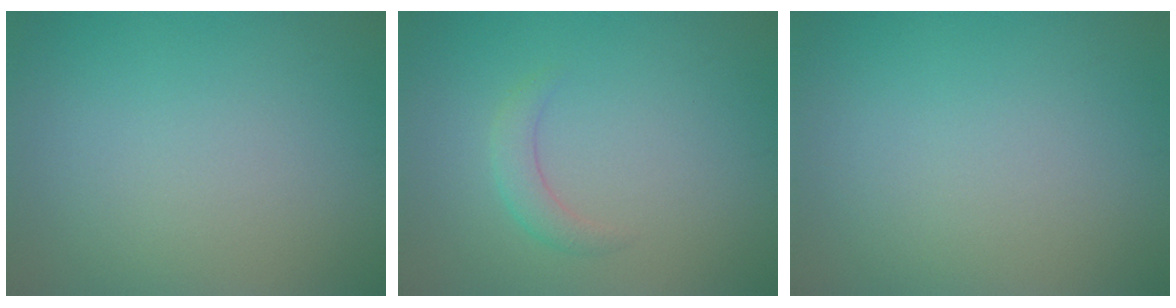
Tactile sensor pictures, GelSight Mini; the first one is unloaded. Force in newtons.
{"total": 1.7, "press": 1.7, "slide": 0.1}
{"total": 0.0}